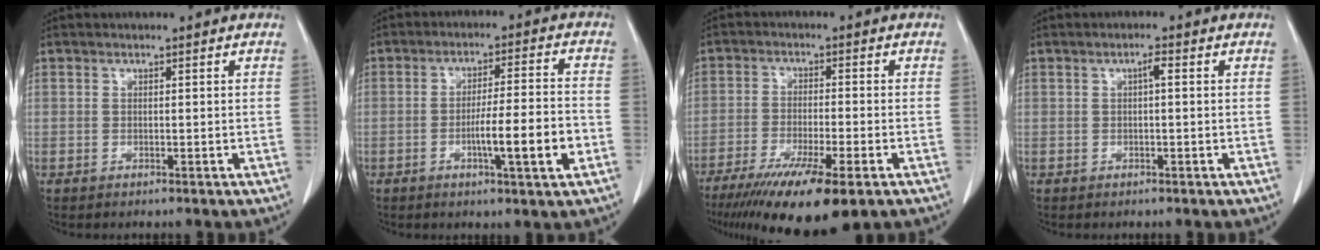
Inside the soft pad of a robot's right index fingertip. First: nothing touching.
{"total": 9.2, "force": [-3.0, 0.2, 8.7], "torque": [-0.136, -0.001, -0.048]}
{"total": 14.2, "force": [-9.4, 1.7, 10.6], "torque": [-0.165, -0.036, -0.150]}
{"total": 1.4, "force": [0.3, 0.1, 1.3], "torque": [-0.023, 0.005, 0.003]}